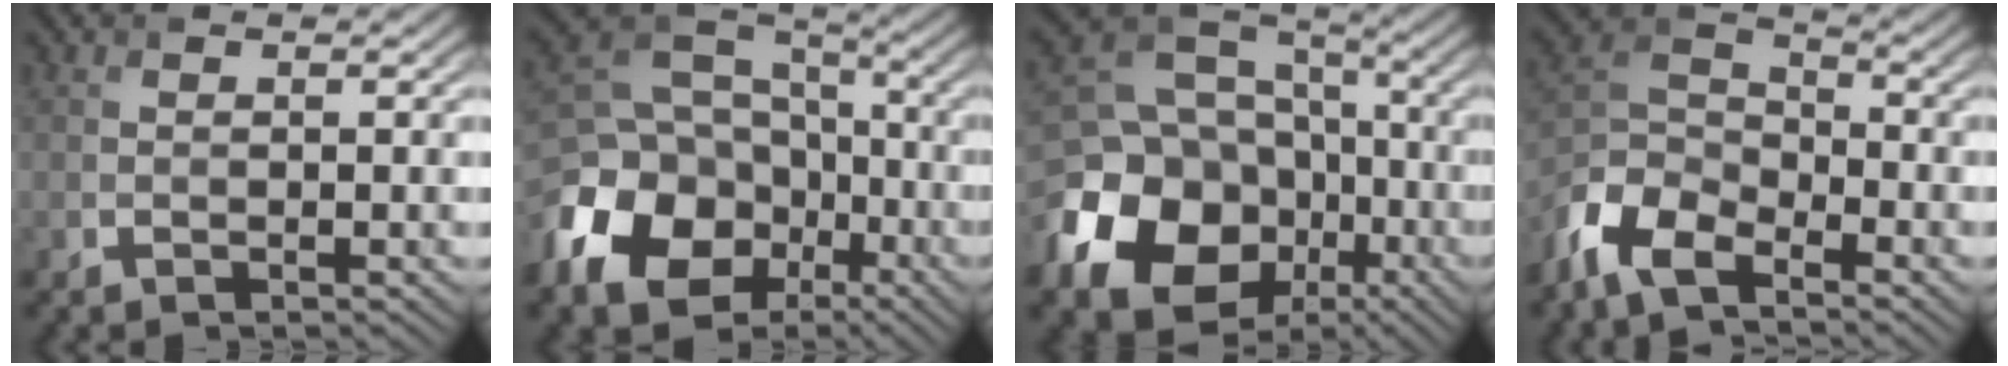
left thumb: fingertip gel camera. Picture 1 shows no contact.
{"total": 15.6, "force": [-6.9, 11.4, 8.1], "torque": [-0.210, -0.043, -0.123]}
{"total": 18.8, "force": [-7.4, 14.9, 8.9], "torque": [-0.218, -0.046, -0.133]}
{"total": 8.4, "force": [-6.0, 3.7, 4.4], "torque": [-0.103, -0.008, -0.141]}